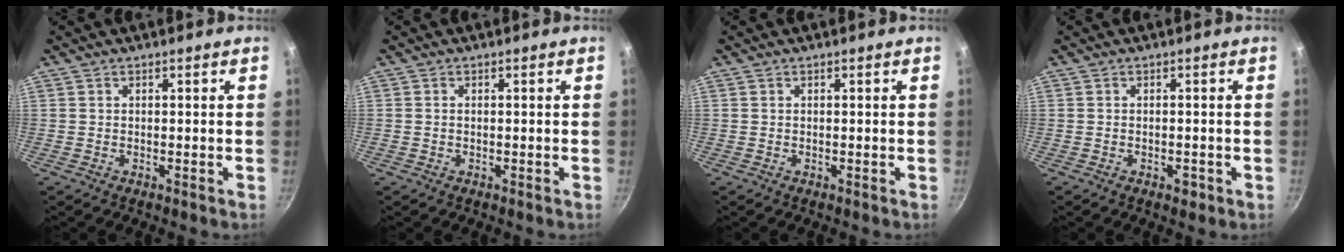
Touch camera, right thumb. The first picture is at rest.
{"total": 0.5, "force": [0.0, 0.4, 0.3], "torque": [-0.005, 0.003, -0.002]}
{"total": 0.0}
{"total": 1.7, "force": [-0.8, 1.0, 1.2], "torque": [-0.018, 0.004, -0.008]}